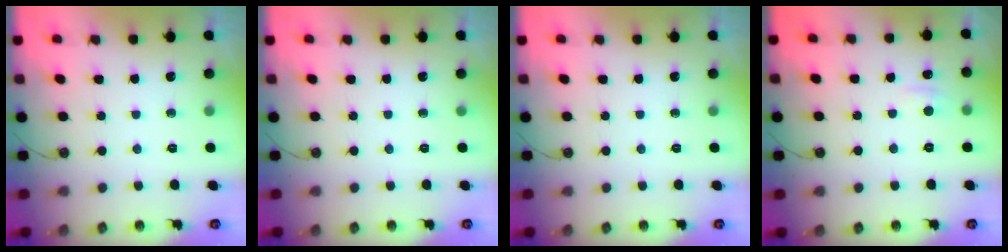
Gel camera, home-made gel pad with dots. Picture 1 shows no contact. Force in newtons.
{"total": 0.0}
{"total": 0.0}
{"total": 3.0, "press": 3.0, "slide": 0.3}